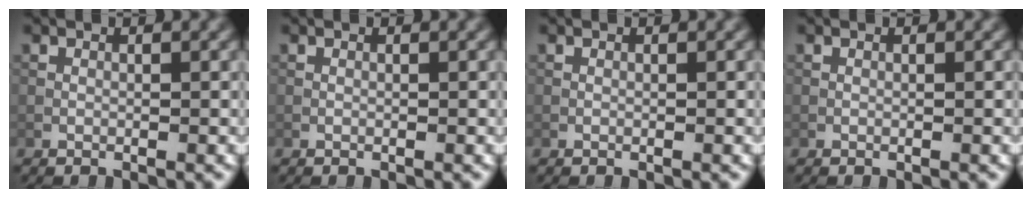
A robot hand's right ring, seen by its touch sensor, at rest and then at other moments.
{"total": 0.0}
{"total": 0.0}
{"total": 0.0}